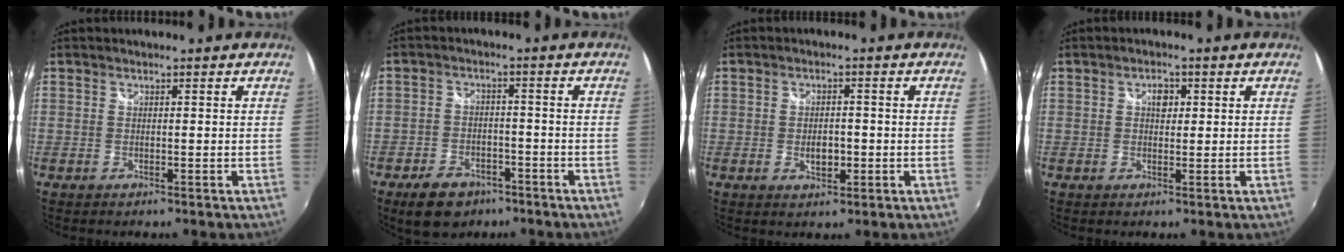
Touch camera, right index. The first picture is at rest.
{"total": 9.1, "force": [-6.2, 5.5, 3.8], "torque": [-0.104, 0.007, -0.092]}
{"total": 4.7, "force": [-1.4, 2.0, 4.1], "torque": [-0.079, -0.002, -0.023]}
{"total": 2.4, "force": [0.6, 1.7, 1.6], "torque": [-0.023, 0.006, 0.009]}